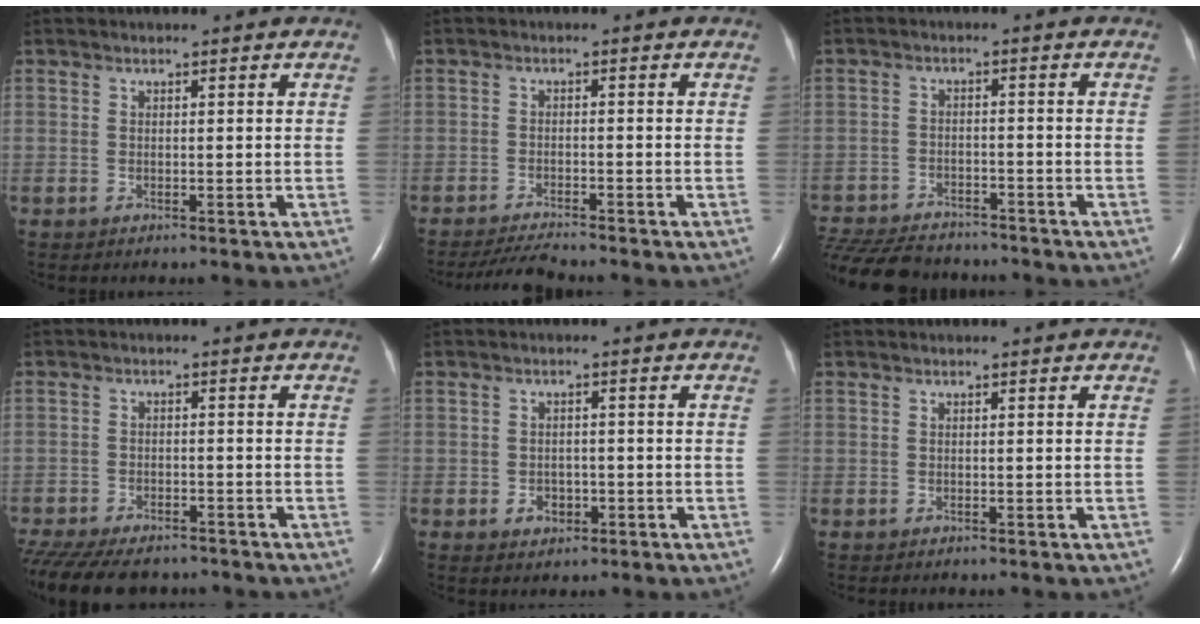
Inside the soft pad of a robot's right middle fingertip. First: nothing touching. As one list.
[{"total": 4.9, "force": [-4.6, -0.5, 1.6], "torque": [-0.031, -0.023, -0.082]}, {"total": 15.0, "force": [-13.0, 4.6, 5.8], "torque": [-0.150, -0.021, -0.196]}, {"total": 15.3, "force": [-12.7, 5.7, 6.4], "torque": [-0.169, -0.021, -0.181]}, {"total": 2.7, "force": [-1.2, 2.0, 1.3], "torque": [-0.014, 0.005, -0.010]}, {"total": 0.7, "force": [-0.6, 0.1, 0.3], "torque": [-0.008, -0.002, -0.008]}]